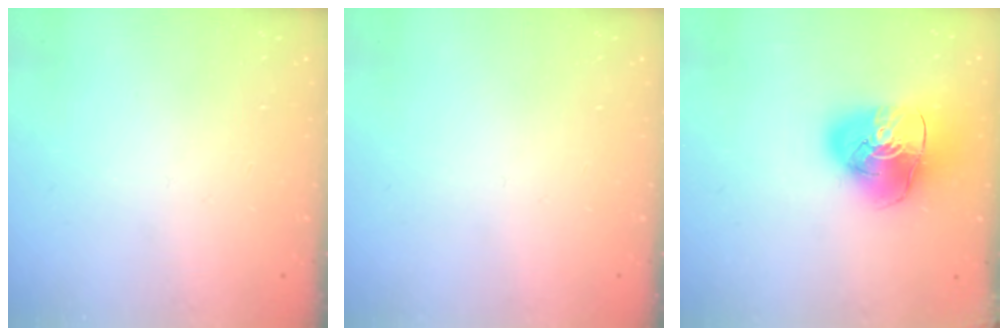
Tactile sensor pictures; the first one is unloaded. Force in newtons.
{"total": 0.0}
{"total": 14.6, "press": 14.4, "slide": 2.1}